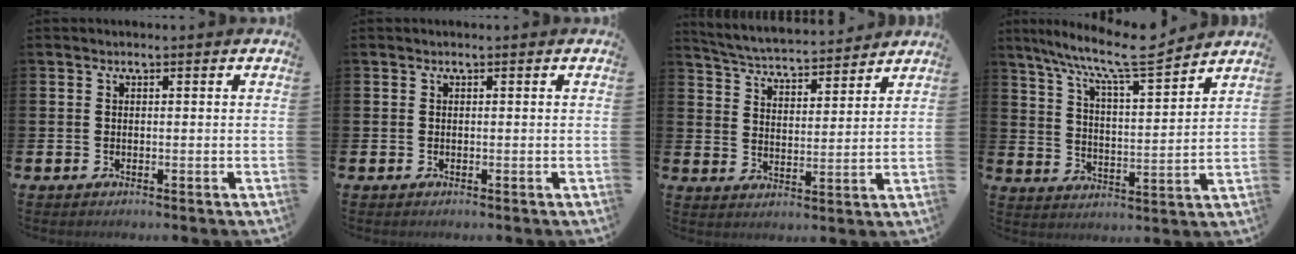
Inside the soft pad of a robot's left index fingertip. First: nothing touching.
{"total": 0.0}
{"total": 5.0, "force": [5.0, 0.5, 0.6], "torque": [-0.035, -0.039, 0.084]}
{"total": 10.1, "force": [9.1, 0.9, 4.4], "torque": [-0.113, -0.059, 0.154]}